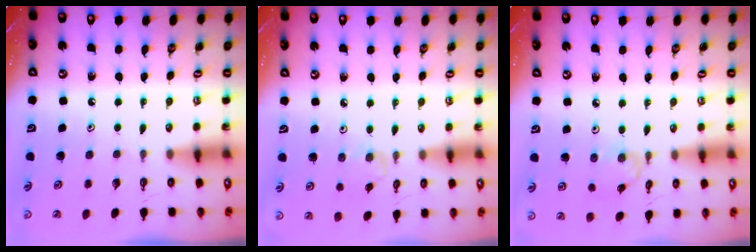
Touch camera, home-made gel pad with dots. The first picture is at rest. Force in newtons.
{"total": 2.1, "press": 2.1, "slide": 0.4}
{"total": 1.1, "press": 1.1, "slide": 0.3}